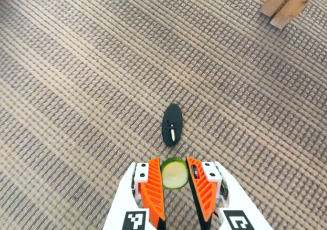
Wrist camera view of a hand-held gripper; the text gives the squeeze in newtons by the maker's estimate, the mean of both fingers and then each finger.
{"total": 10.1, "left": 10.7, "right": 9.4}